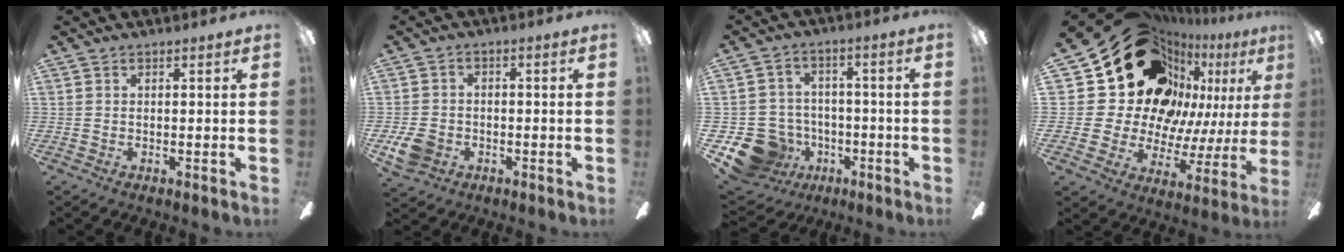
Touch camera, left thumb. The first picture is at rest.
{"total": 6.4, "force": [-2.6, 4.9, 3.0], "torque": [-0.065, 0.013, -0.051]}
{"total": 13.2, "force": [-6.5, 10.3, 5.2], "torque": [-0.131, 0.046, -0.107]}
{"total": 26.0, "force": [13.9, 17.4, 13.4], "torque": [-0.228, -0.106, 0.286]}